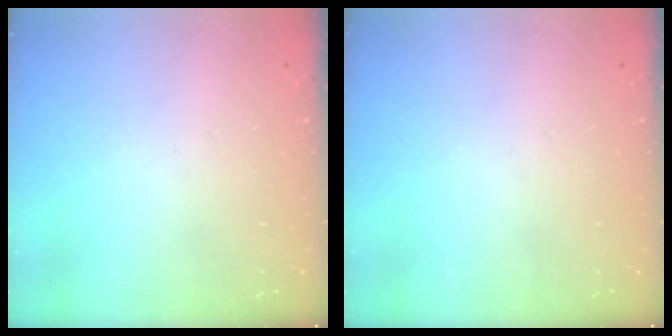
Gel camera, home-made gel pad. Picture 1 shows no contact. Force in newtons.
{"total": 0.0}